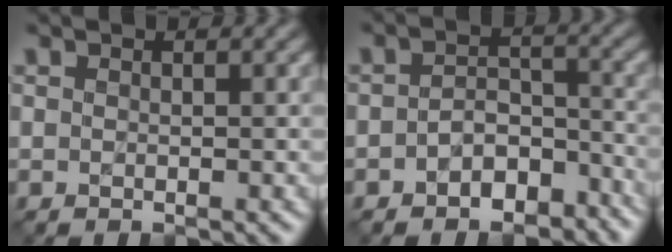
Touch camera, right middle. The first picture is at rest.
{"total": 4.3, "force": [-2.6, 2.5, 2.3], "torque": [-0.035, 0.000, -0.048]}